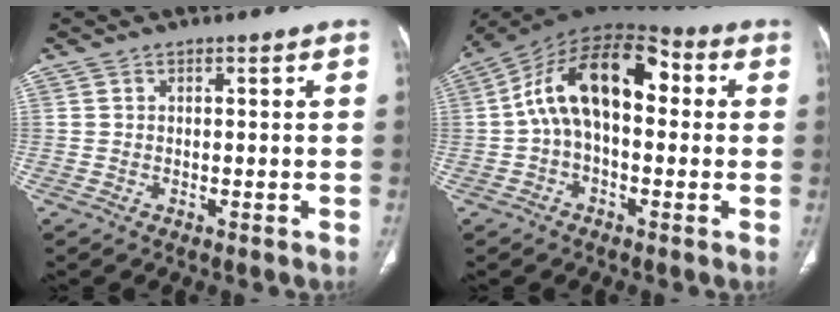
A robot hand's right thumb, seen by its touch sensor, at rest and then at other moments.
{"total": 16.1, "force": [1.7, 9.1, 13.2], "torque": [-0.209, 0.051, 0.018]}